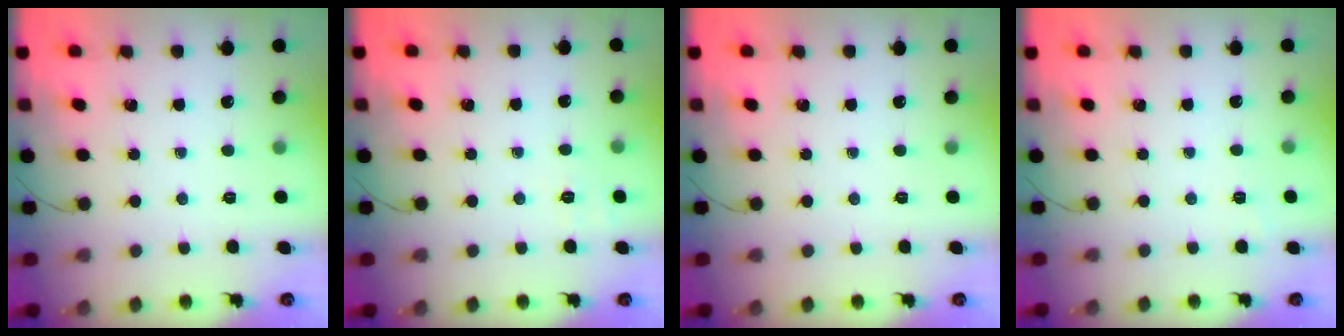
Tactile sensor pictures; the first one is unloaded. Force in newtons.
{"total": 2.1, "press": 1.2, "slide": 1.8}
{"total": 0.0}
{"total": 5.8, "press": 5.6, "slide": 1.4}